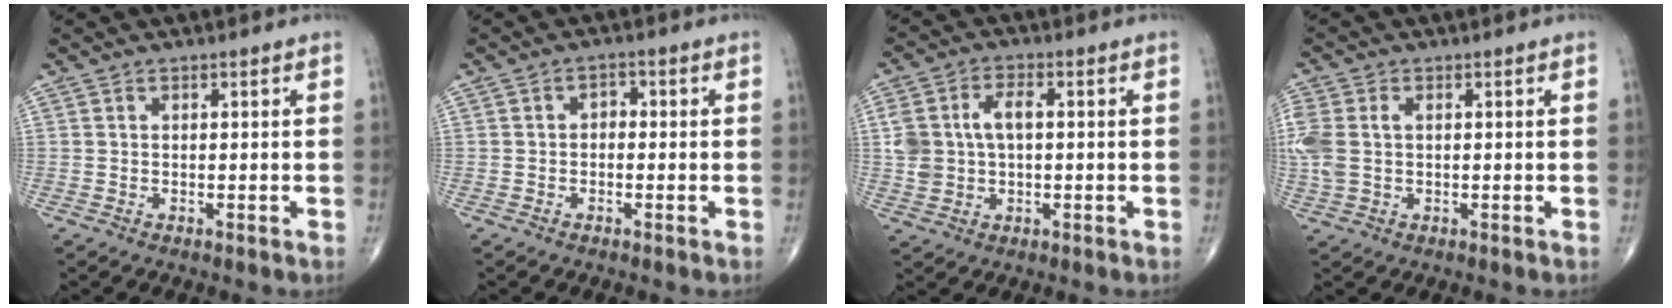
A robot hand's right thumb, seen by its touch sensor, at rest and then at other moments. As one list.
[{"total": 1.8, "force": [-0.3, 1.4, 1.2], "torque": [-0.007, 0.009, -0.013]}, {"total": 7.5, "force": [0.7, 4.7, 5.8], "torque": [-0.115, 0.016, 0.017]}, {"total": 7.1, "force": [0.4, 4.8, 5.2], "torque": [-0.154, 0.014, 0.012]}]